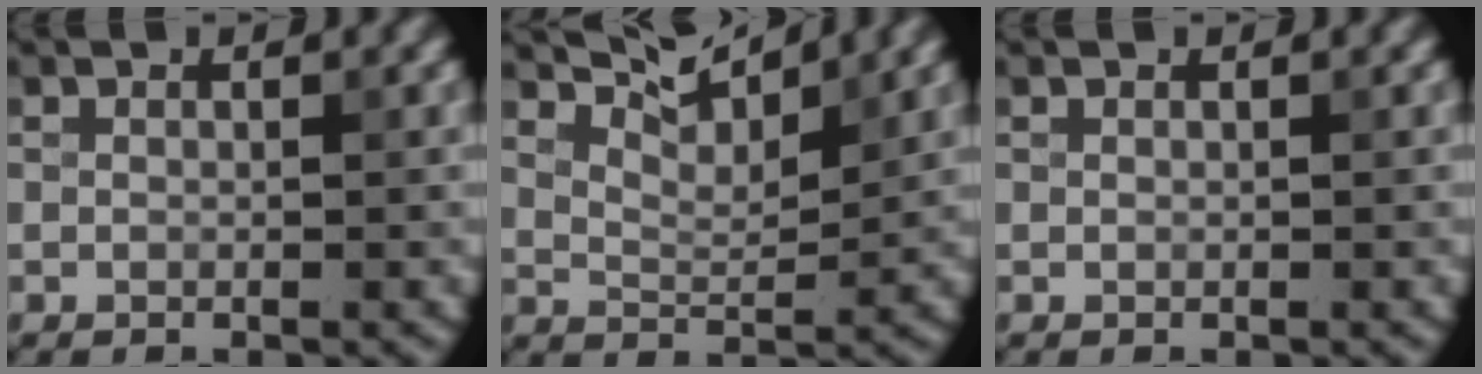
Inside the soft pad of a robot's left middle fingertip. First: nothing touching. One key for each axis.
{"total": 4.6, "fx": 4.0, "fy": 0.8, "fz": 2.1, "tx": -0.046, "ty": 0.002, "tz": 0.059}
{"total": 0.0}